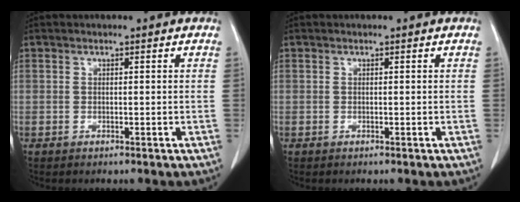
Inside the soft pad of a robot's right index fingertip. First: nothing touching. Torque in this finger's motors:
{"motor_torque": [0.00, 0.00, 0.00, 0.00]}